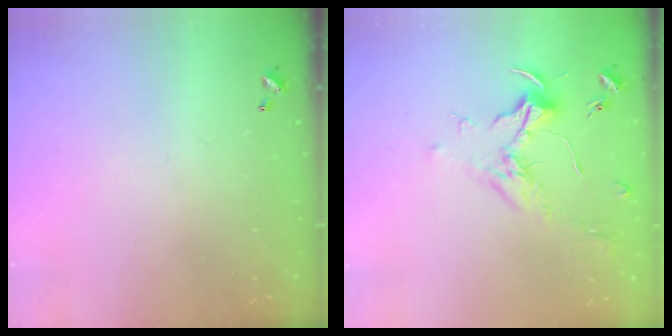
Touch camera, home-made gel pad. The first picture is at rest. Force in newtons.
{"total": 1.8, "press": 1.6, "slide": 0.8}